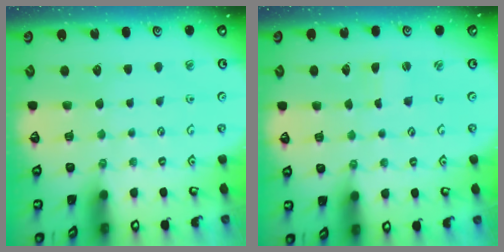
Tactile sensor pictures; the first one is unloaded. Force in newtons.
{"total": 0.5, "press": 0.5, "slide": 0.1}